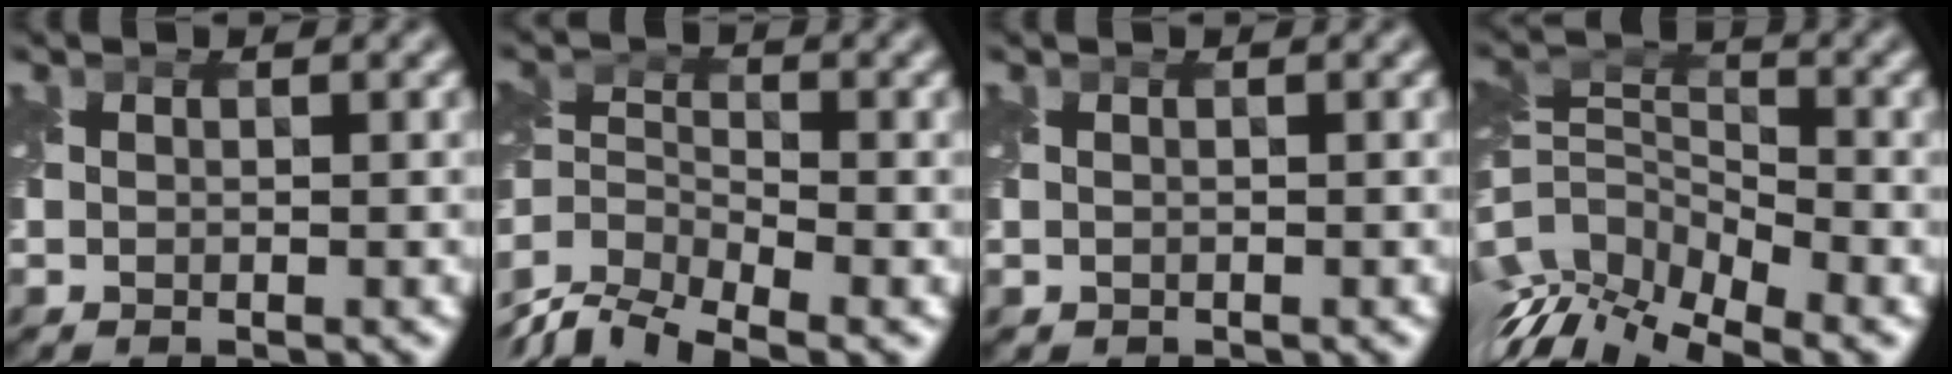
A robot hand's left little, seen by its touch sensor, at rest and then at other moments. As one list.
[{"total": 7.3, "force": [-5.7, 2.7, 3.6], "torque": [-0.065, -0.009, -0.117]}, {"total": 0.6, "force": [-0.1, 0.5, 0.2], "torque": [-0.006, -0.004, 0.003]}, {"total": 10.5, "force": [-6.7, 5.0, 6.3], "torque": [-0.135, -0.002, -0.124]}]